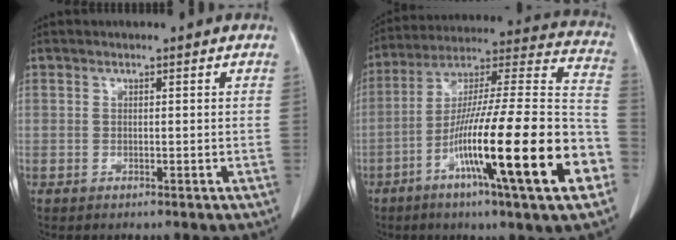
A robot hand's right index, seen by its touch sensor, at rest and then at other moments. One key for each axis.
{"total": 27.3, "fx": -9.9, "fy": 1.2, "fz": 25.4, "tx": -0.361, "ty": -0.019, "tz": -0.169}